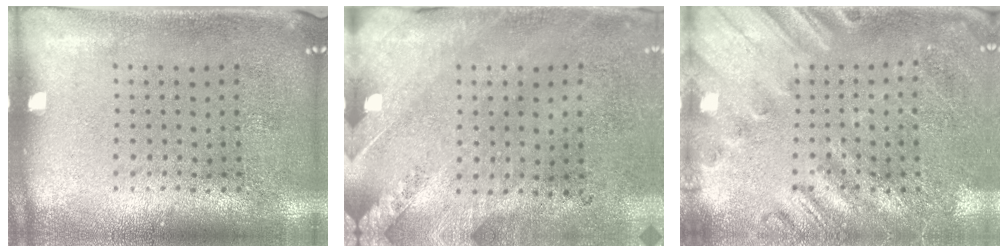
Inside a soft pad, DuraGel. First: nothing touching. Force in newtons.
{"total": 2.5, "press": 2.0, "slide": 1.4}
{"total": 2.2, "press": 2.1, "slide": 0.8}